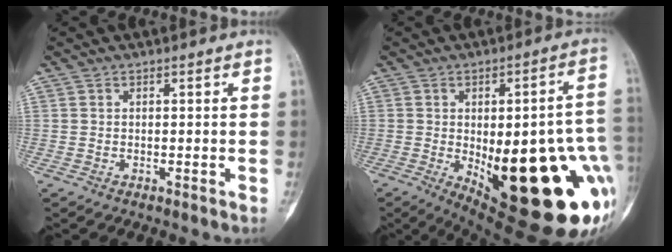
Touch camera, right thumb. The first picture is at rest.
{"total": 32.2, "force": [-6.5, 11.1, 29.6], "torque": [-0.313, 0.001, -0.062]}